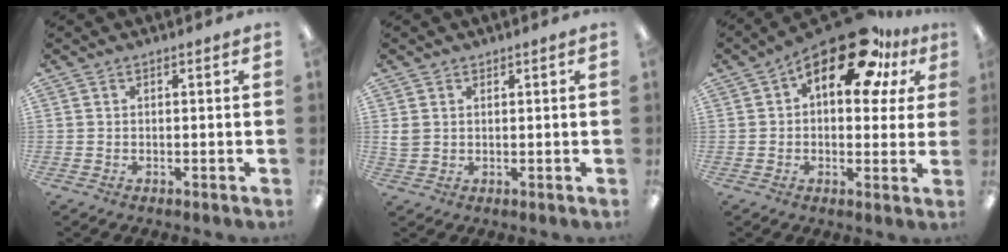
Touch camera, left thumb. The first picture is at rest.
{"total": 2.7, "force": [1.3, 2.2, 0.9], "torque": [-0.019, 0.003, 0.024]}
{"total": 18.8, "force": [10.0, 8.6, 13.4], "torque": [-0.192, -0.056, 0.163]}